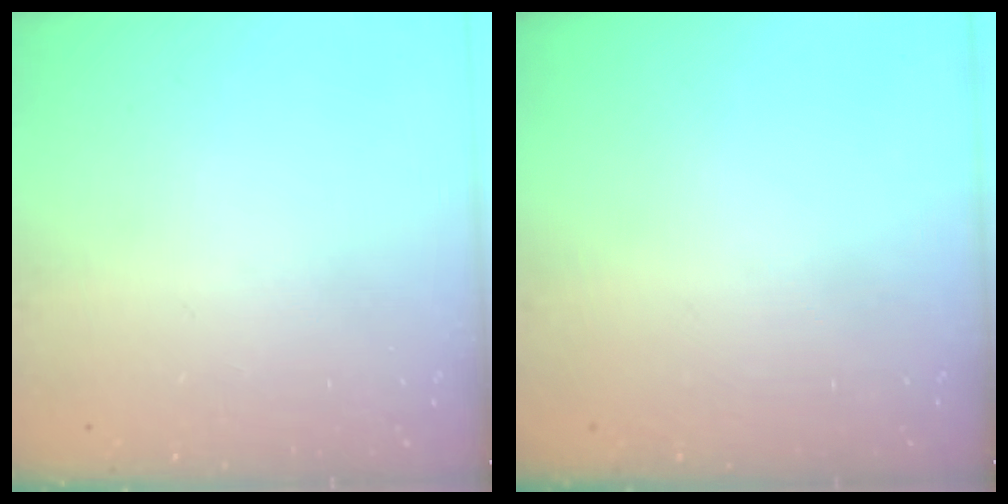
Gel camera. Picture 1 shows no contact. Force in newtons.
{"total": 0.0}